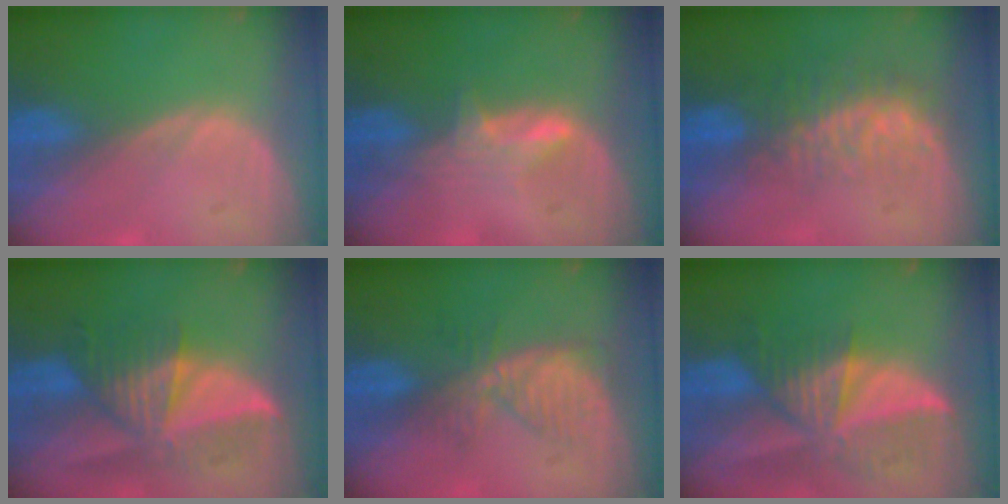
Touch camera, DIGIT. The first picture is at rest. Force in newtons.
{"total": 2.9, "press": 2.9, "slide": 0.4}
{"total": 8.3, "press": 6.9, "slide": 4.6}
{"total": 8.0, "press": 7.7, "slide": 2.3}
{"total": 5.4, "press": 5.3, "slide": 0.6}
{"total": 9.7, "press": 8.5, "slide": 4.7}